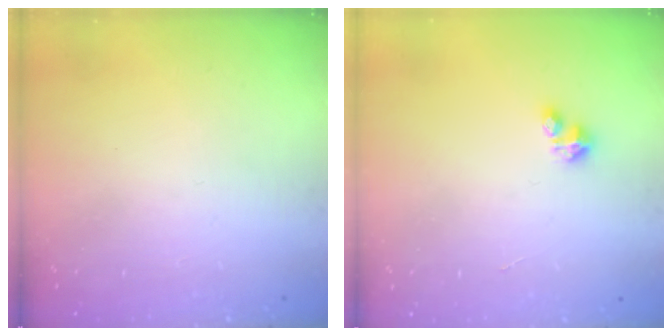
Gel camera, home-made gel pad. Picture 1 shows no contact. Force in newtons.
{"total": 3.3, "press": 3.3, "slide": 0.2}